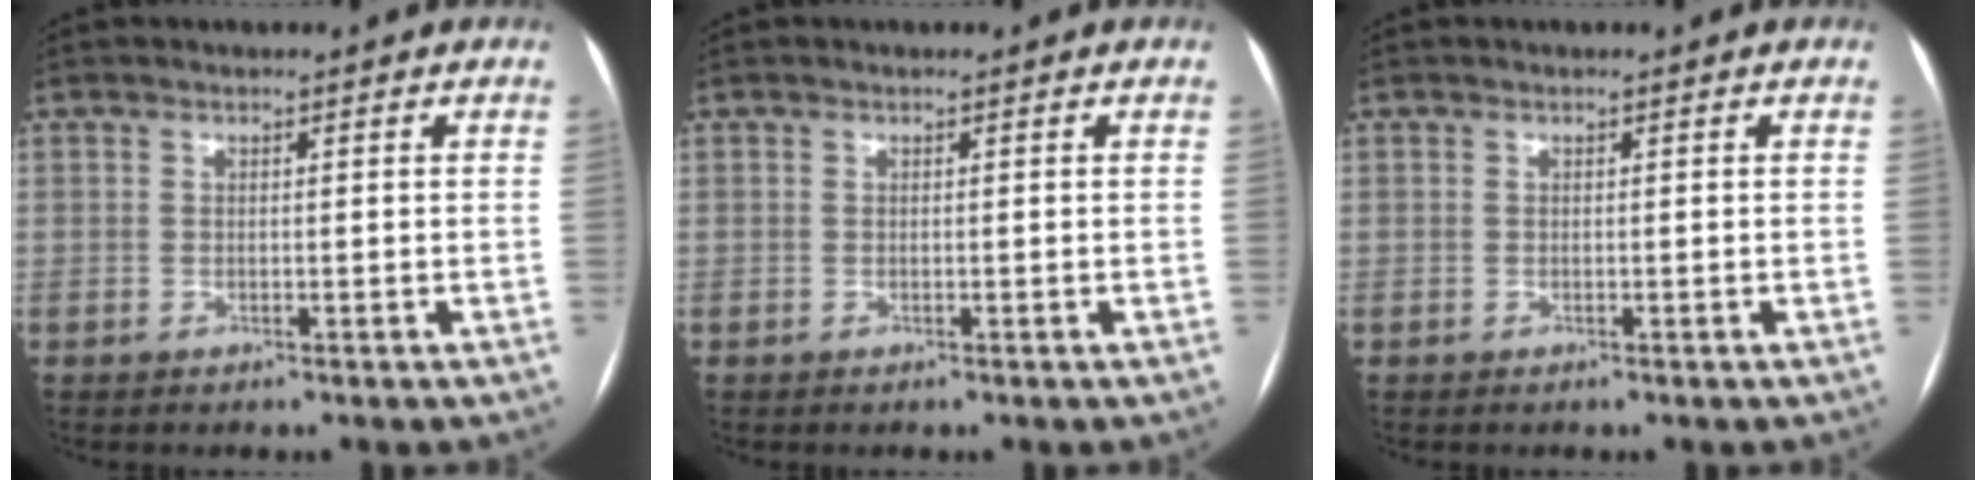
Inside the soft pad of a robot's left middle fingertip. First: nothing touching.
{"total": 0.0}
{"total": 0.0}